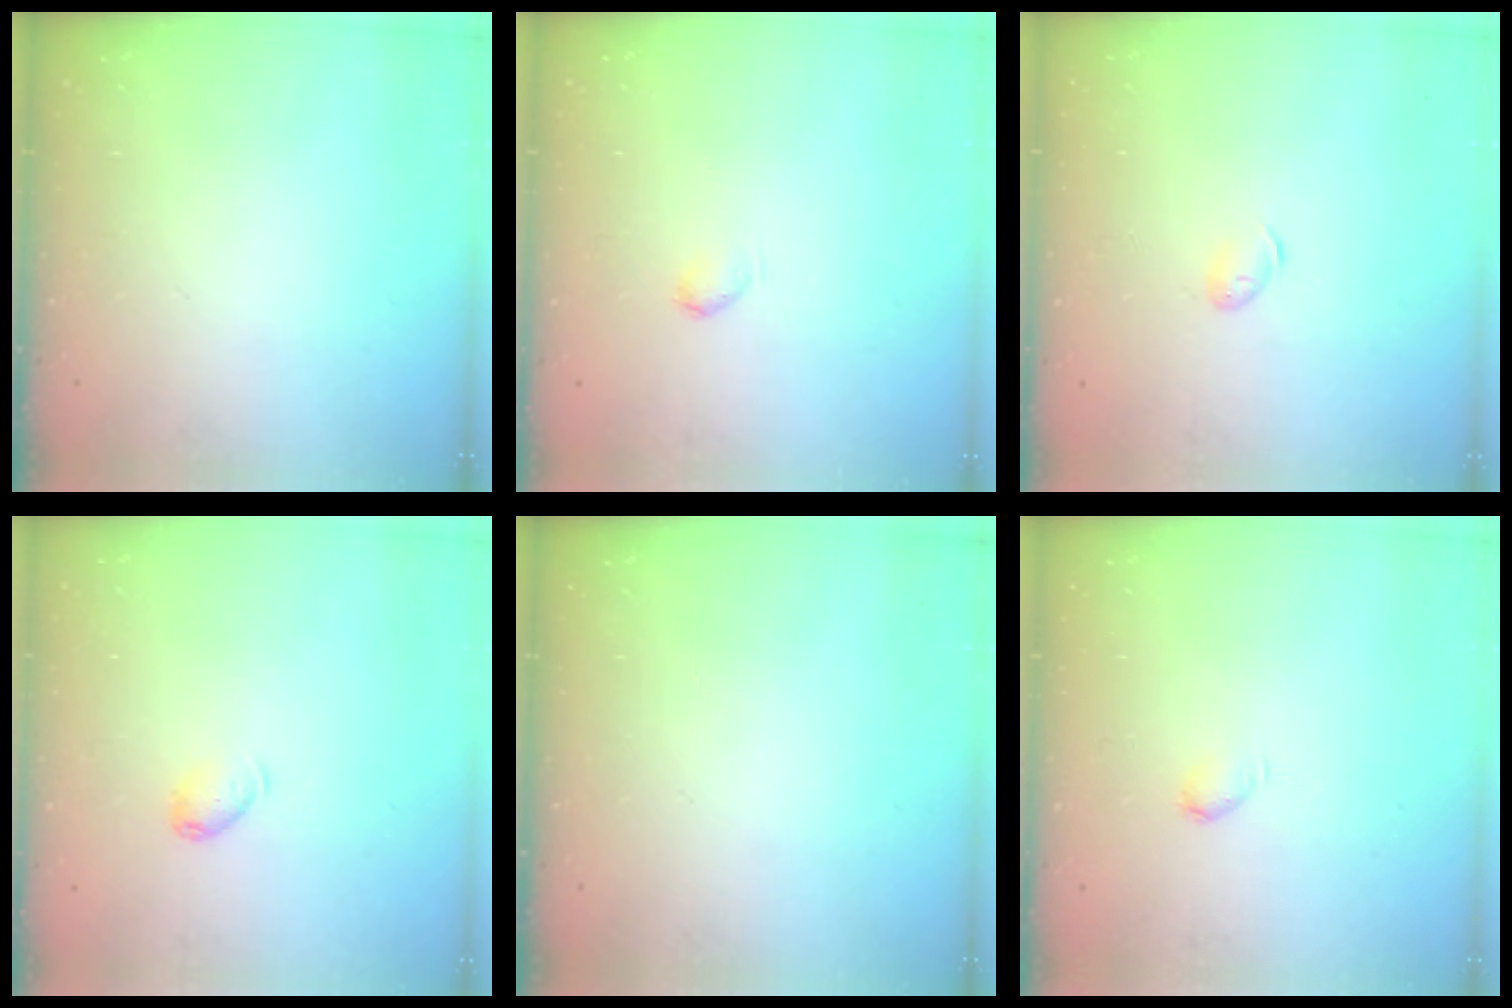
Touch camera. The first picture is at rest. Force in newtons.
{"total": 2.2, "press": 2.2, "slide": 0.4}
{"total": 5.7, "press": 5.6, "slide": 0.9}
{"total": 5.2, "press": 5.1, "slide": 0.9}
{"total": 0.0}
{"total": 2.3, "press": 2.3, "slide": 0.4}